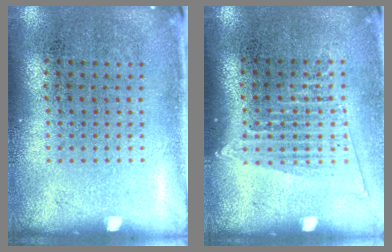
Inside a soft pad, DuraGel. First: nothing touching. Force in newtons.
{"total": 1.4, "press": 1.2, "slide": 0.7}